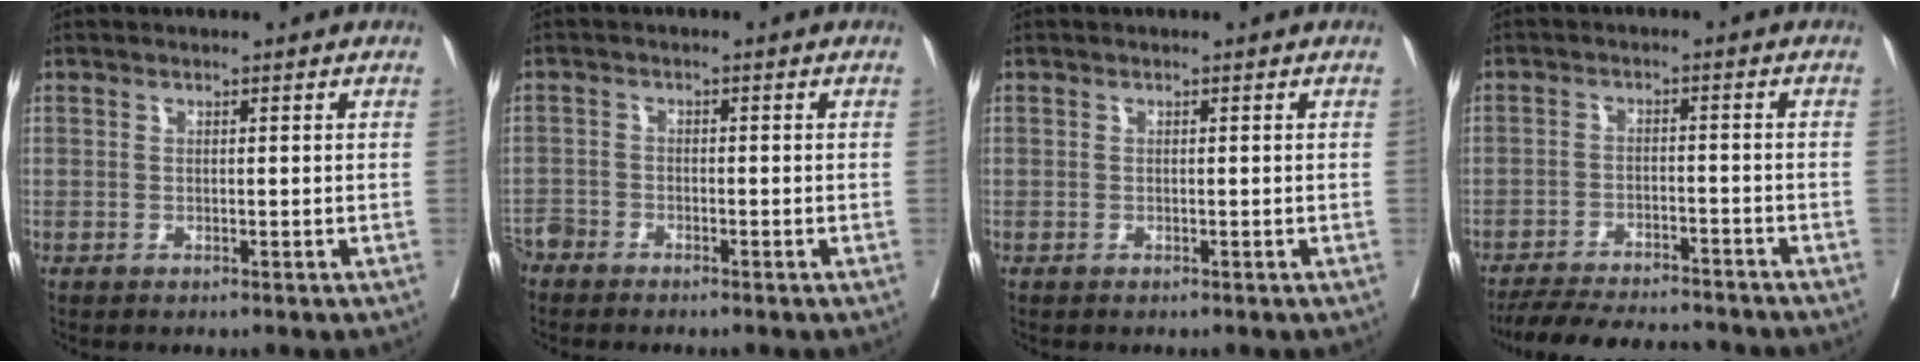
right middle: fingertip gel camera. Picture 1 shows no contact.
{"total": 2.5, "force": [-2.4, 0.8, 0.1], "torque": [0.004, -0.003, -0.049]}
{"total": 0.0}
{"total": 13.9, "force": [-12.8, 2.3, 4.8], "torque": [-0.082, -0.006, -0.183]}